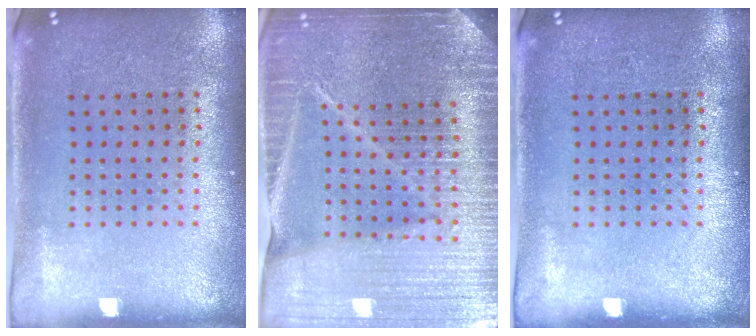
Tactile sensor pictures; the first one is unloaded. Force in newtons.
{"total": 5.4, "press": 4.8, "slide": 2.5}
{"total": 0.0}